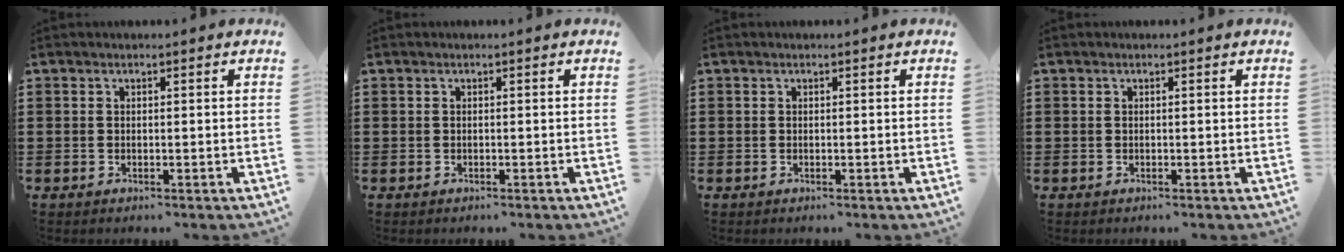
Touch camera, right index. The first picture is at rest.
{"total": 0.0}
{"total": 0.0}
{"total": 0.0}